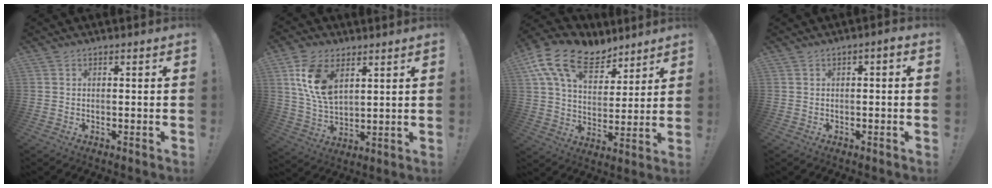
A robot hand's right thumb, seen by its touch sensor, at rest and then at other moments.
{"total": 12.8, "force": [5.9, 7.6, 8.6], "torque": [-0.176, -0.016, 0.109]}
{"total": 17.8, "force": [10.7, 10.0, 10.0], "torque": [-0.178, -0.056, 0.199]}
{"total": 1.7, "force": [-1.2, 0.6, 1.1], "torque": [-0.020, 0.010, -0.021]}